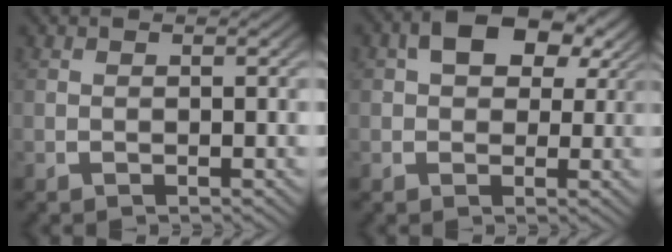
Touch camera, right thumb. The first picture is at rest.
{"total": 5.8, "force": [2.6, 3.4, 3.9], "torque": [-0.061, 0.009, 0.038]}